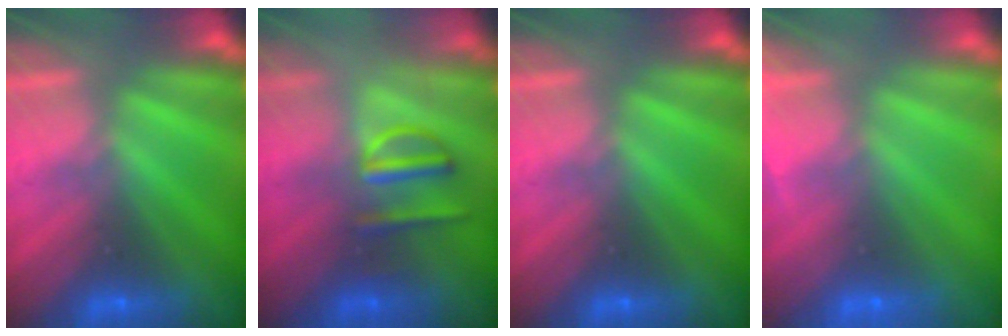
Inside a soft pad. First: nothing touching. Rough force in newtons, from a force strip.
{"total": 2.9}
{"total": 0.0}
{"total": 7.4}